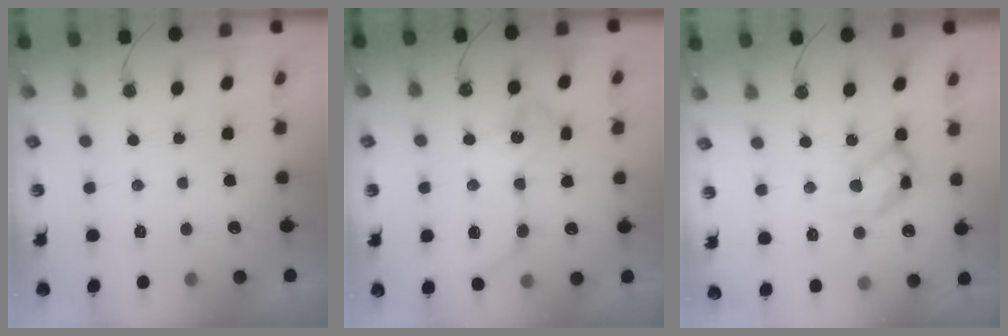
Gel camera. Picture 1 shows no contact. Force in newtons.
{"total": 11.9, "press": 11.8, "slide": 0.2}
{"total": 12.3, "press": 12.2, "slide": 1.1}